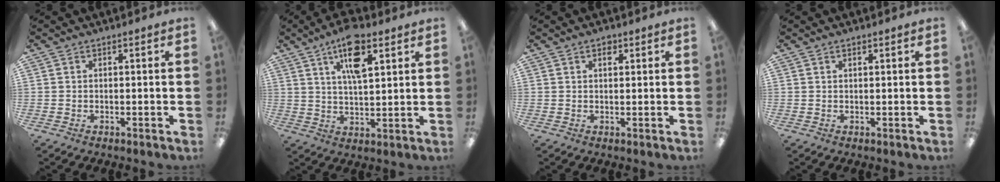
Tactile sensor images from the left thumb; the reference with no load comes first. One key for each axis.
{"total": 11.2, "fx": 6.4, "fy": 4.2, "fz": 8.1, "tx": -0.137, "ty": -0.014, "tz": 0.109}
{"total": 2.0, "fx": 1.2, "fy": 1.1, "fz": 1.2, "tx": -0.011, "ty": -0.004, "tz": 0.018}
{"total": 0.9, "fx": 0.6, "fy": 0.3, "fz": 0.6, "tx": -0.013, "ty": 0.002, "tz": 0.011}